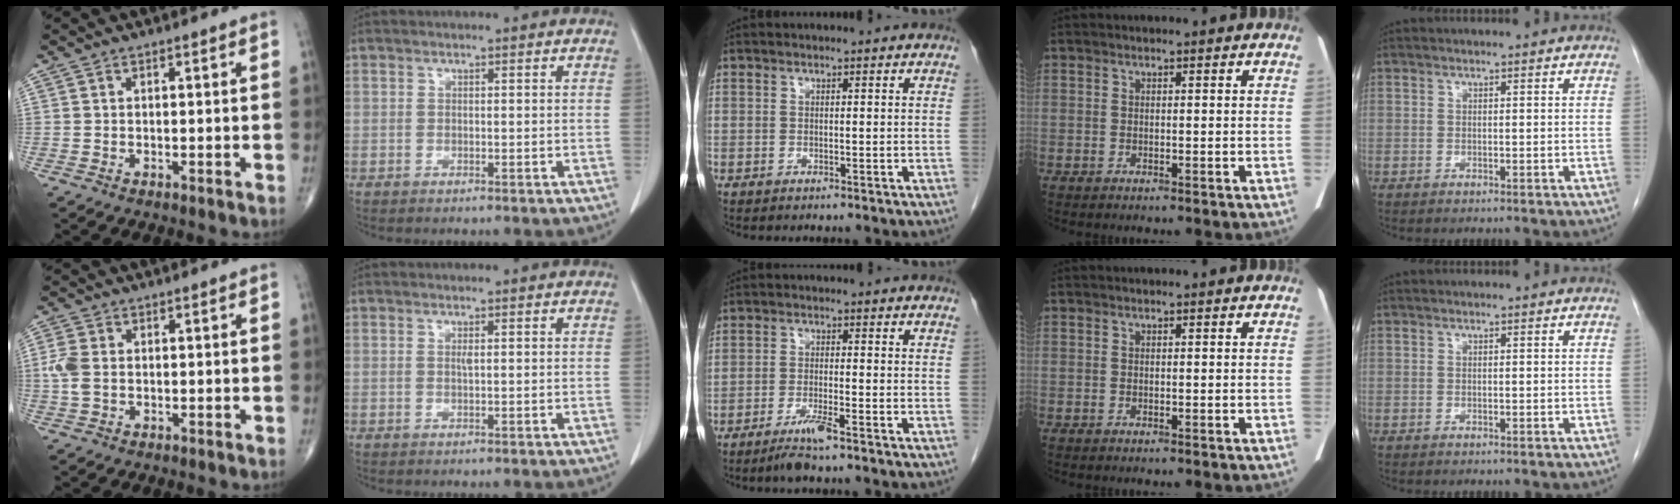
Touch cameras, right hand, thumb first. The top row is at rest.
{"thumb": {"total": 4.0, "force": [0.0, 2.7, 3.0], "torque": [-0.089, 0.004, -0.002]}, "index": {"total": 0.6, "force": [0.2, 0.0, 0.5], "torque": [-0.015, -0.002, 0.003]}, "middle": {"total": 3.8, "force": [-2.7, -0.1, 2.7], "torque": [-0.056, -0.008, -0.052]}}